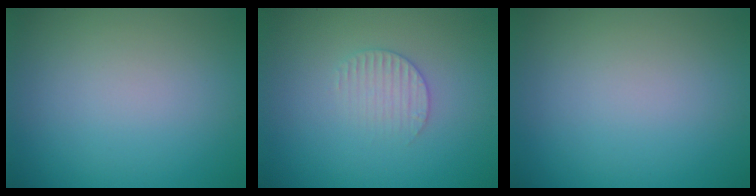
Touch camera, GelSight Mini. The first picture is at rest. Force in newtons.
{"total": 1.9, "press": 1.9, "slide": 0.3}
{"total": 0.0}